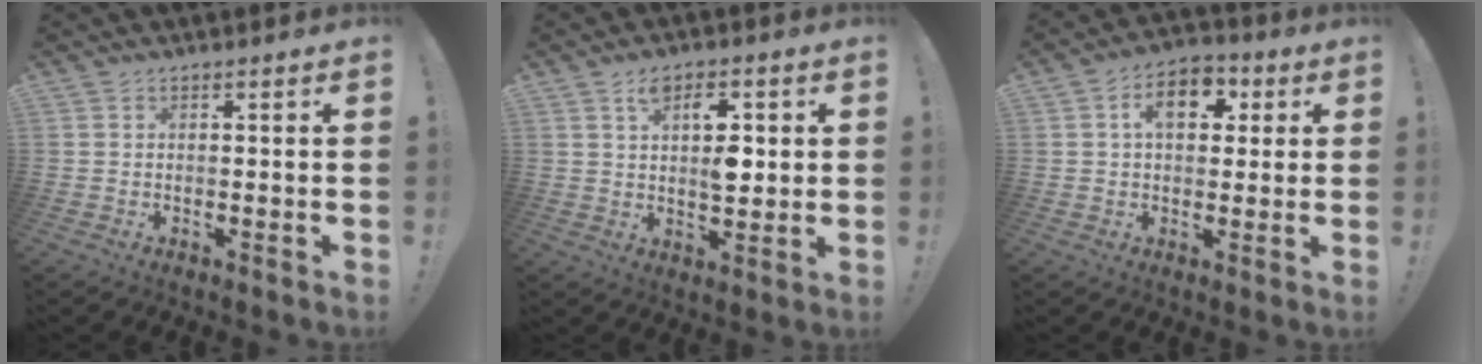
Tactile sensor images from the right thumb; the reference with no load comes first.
{"total": 9.2, "force": [2.6, 5.3, 7.1], "torque": [-0.098, -0.002, 0.045]}
{"total": 10.0, "force": [2.7, 6.7, 6.9], "torque": [-0.093, 0.006, 0.046]}